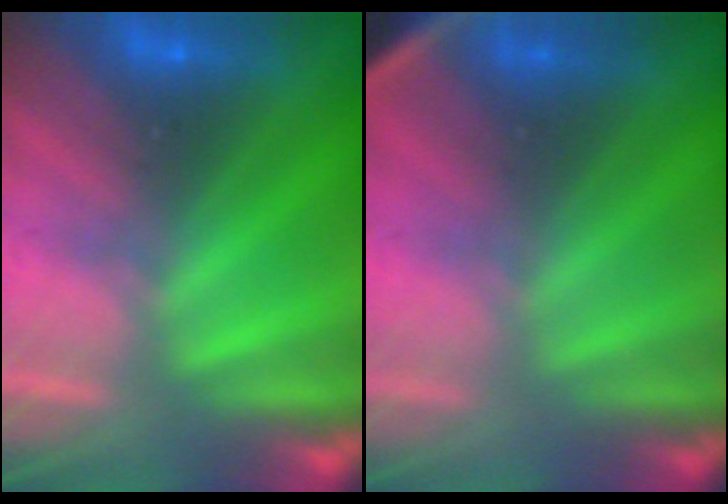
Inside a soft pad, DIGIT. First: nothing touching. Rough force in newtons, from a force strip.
{"total": 2.8}